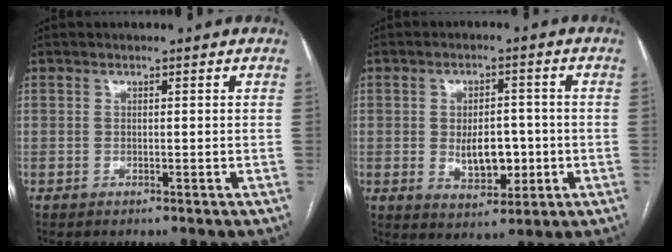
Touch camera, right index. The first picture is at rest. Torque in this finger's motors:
{"motor_torque": [0.06, -0.13, 0.14, 0.03]}